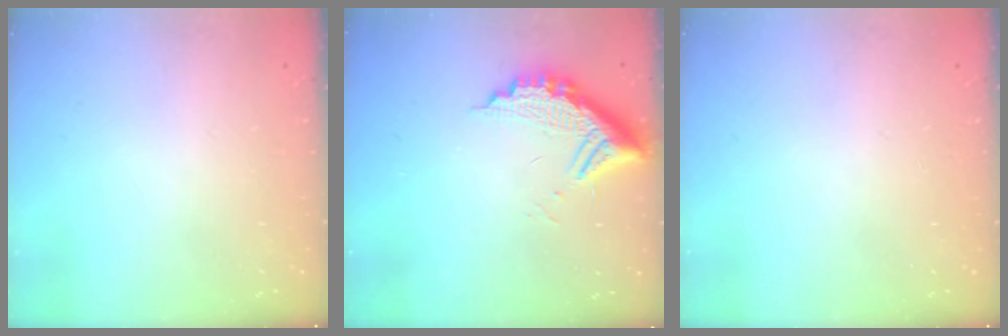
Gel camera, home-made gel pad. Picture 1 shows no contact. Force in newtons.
{"total": 11.7, "press": 11.6, "slide": 1.2}
{"total": 0.0}